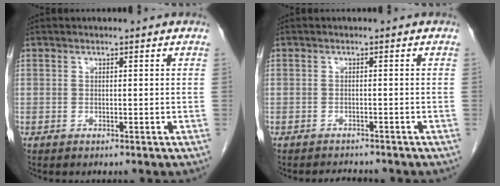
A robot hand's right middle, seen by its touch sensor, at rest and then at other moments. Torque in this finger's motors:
{"motor_torque": [0.01, -0.01, -0.01, 0.00]}